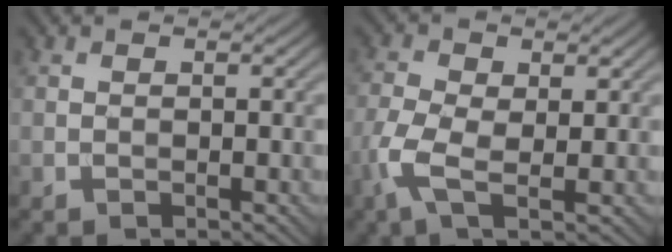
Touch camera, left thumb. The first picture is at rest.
{"total": 5.3, "force": [-1.2, 2.5, 4.5], "torque": [-0.122, -0.003, -0.028]}